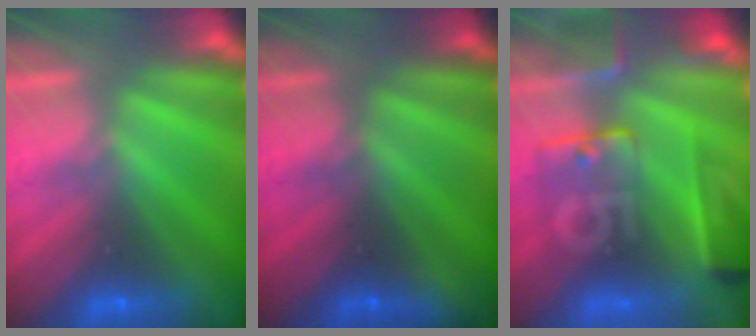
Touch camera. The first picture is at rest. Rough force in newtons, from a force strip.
{"total": 1.4}
{"total": 9.4}